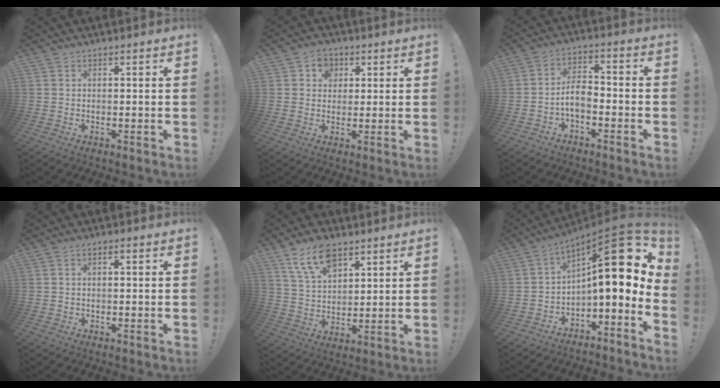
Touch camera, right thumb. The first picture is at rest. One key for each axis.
{"total": 5.5, "fx": 1.7, "fy": 5.0, "fz": 1.6, "tx": -0.016, "ty": -0.005, "tz": 0.031}
{"total": 6.5, "fx": -2.8, "fy": 3.4, "fz": 4.7, "tx": -0.099, "ty": 0.003, "tz": -0.053}
{"total": 1.2, "fx": 0.1, "fy": 0.4, "fz": 1.1, "tx": -0.018, "ty": 0.001, "tz": -0.001}
{"total": 12.0, "fx": 7.6, "fy": 6.4, "fz": 6.7, "tx": -0.120, "ty": -0.029, "tz": 0.146}
{"total": 18.8, "fx": 5.4, "fy": 6.9, "fz": 16.7, "tx": -0.229, "ty": -0.038, "tz": 0.091}